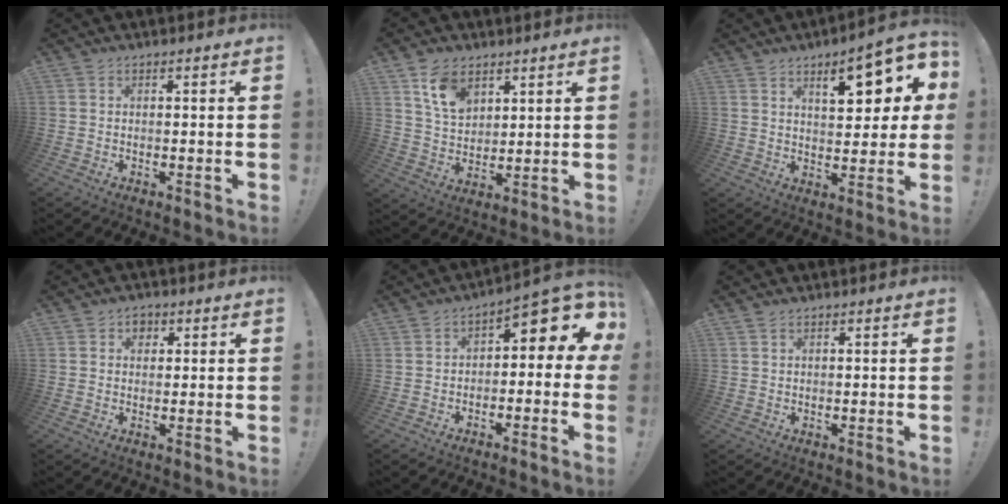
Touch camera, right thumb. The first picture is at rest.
{"total": 10.5, "force": [6.3, 6.6, 5.3], "torque": [-0.085, -0.023, 0.121]}
{"total": 14.2, "force": [6.5, 5.0, 11.6], "torque": [-0.149, -0.034, 0.101]}
{"total": 4.5, "force": [1.5, 4.1, 1.1], "torque": [-0.005, -0.008, 0.025]}
{"total": 5.6, "force": [1.4, 2.4, 4.8], "torque": [-0.052, -0.024, 0.023]}
{"total": 0.9, "force": [0.8, 0.3, 0.4], "torque": [-0.009, 0.001, 0.015]}